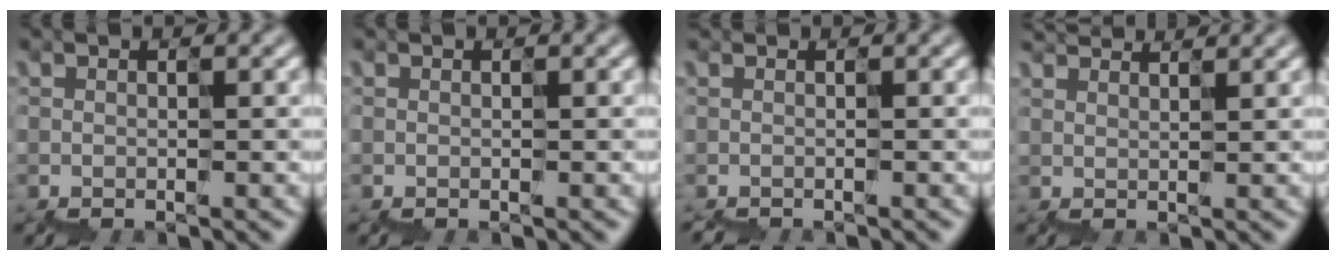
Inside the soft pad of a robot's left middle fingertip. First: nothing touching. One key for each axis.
{"total": 0.0}
{"total": 0.6, "fx": -0.6, "fy": 0.1, "fz": -0.1, "tx": 0.015, "ty": -0.003, "tz": -0.008}
{"total": 4.3, "fx": 4.0, "fy": 1.2, "fz": 1.3, "tx": -0.028, "ty": 0.037, "tz": 0.039}